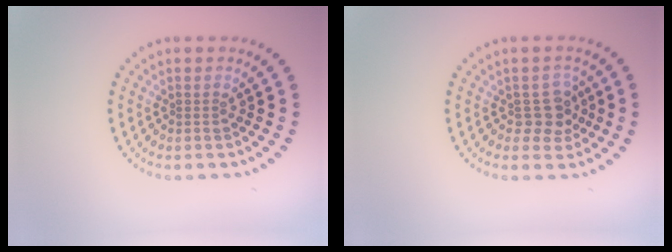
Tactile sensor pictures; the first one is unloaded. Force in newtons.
{"total": 2.4, "press": 2.1, "slide": 1.0}